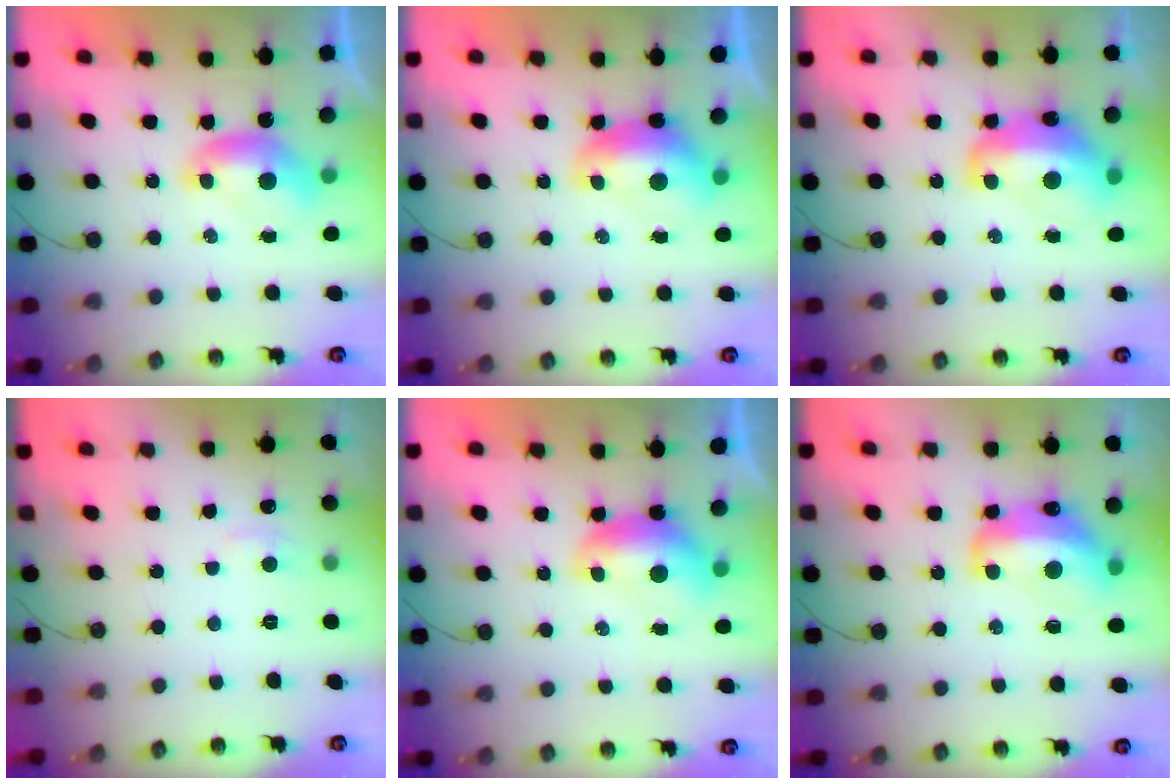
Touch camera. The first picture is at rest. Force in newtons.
{"total": 1.7, "press": 1.6, "slide": 0.6}
{"total": 8.6, "press": 8.5, "slide": 1.2}
{"total": 2.5, "press": 2.4, "slide": 0.5}
{"total": 1.5, "press": 1.4, "slide": 0.4}
{"total": 8.9, "press": 8.9, "slide": 1.1}